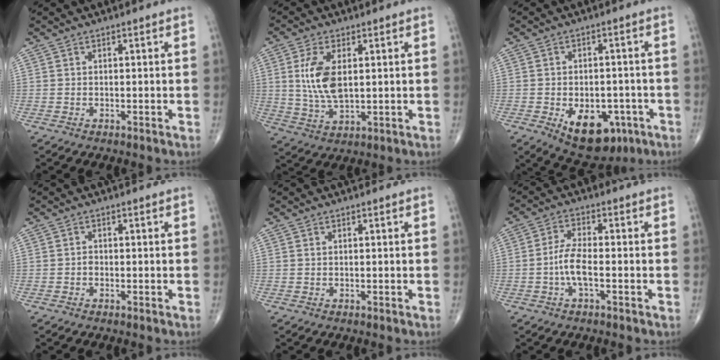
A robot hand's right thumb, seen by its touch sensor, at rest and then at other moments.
{"total": 9.0, "force": [1.7, 4.4, 7.7], "torque": [-0.157, -0.012, 0.038]}
{"total": 12.5, "force": [-5.2, 7.6, 8.5], "torque": [-0.096, 0.016, -0.062]}
{"total": 0.8, "force": [-0.3, 0.6, 0.4], "torque": [-0.001, 0.003, -0.009]}
{"total": 0.0}
{"total": 5.2, "force": [-1.4, 1.5, 4.8], "torque": [-0.103, 0.010, -0.032]}